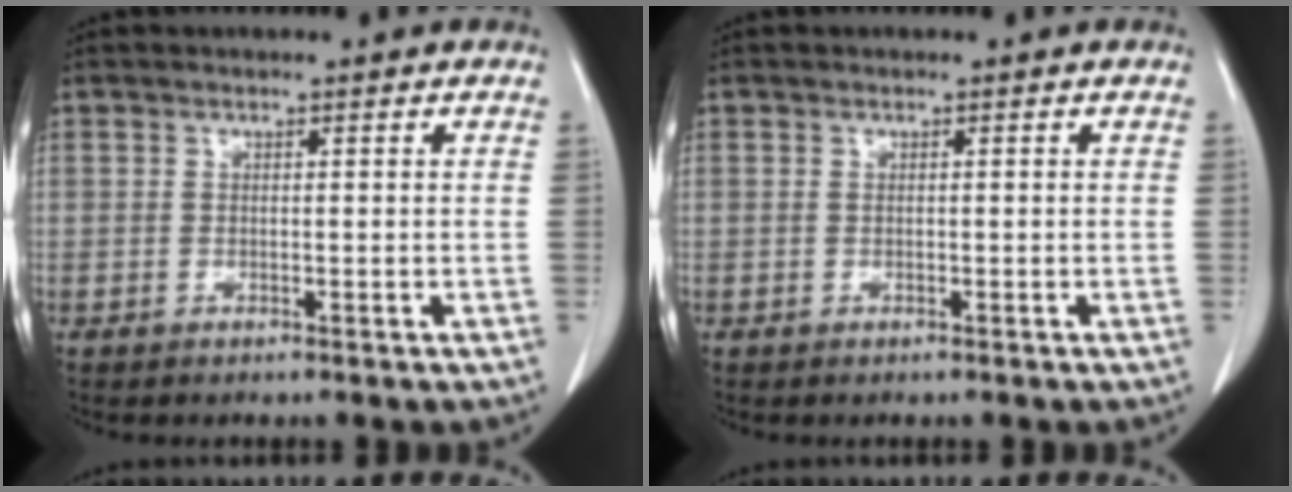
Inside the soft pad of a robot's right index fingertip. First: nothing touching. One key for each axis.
{"total": 0.0}